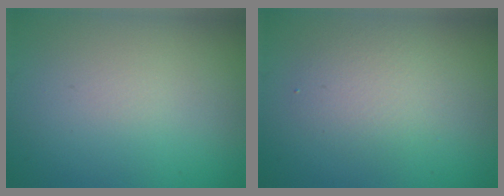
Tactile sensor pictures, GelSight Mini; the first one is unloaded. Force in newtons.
{"total": 2.3, "press": 2.3, "slide": 0.0}